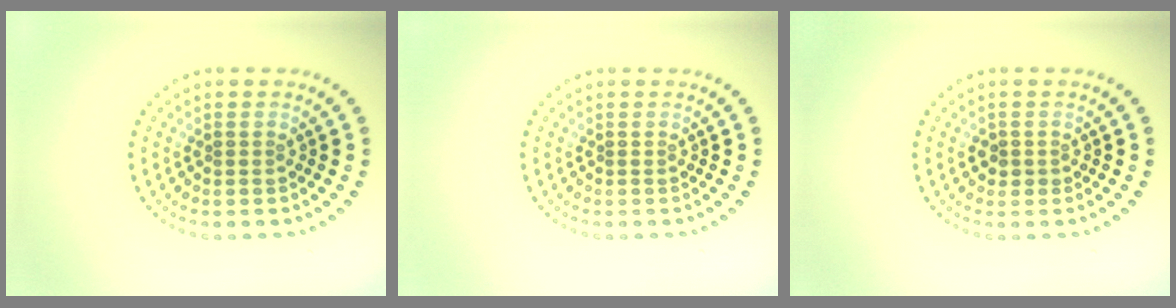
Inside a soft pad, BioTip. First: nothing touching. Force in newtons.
{"total": 0.0}
{"total": 1.1, "press": 1.0, "slide": 0.5}